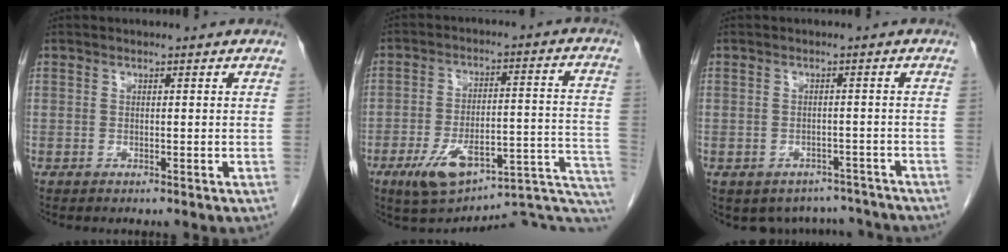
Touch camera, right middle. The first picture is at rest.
{"total": 20.0, "force": [-12.0, 5.8, 14.9], "torque": [-0.148, 0.061, -0.163]}
{"total": 7.7, "force": [-6.7, 3.7, 0.5], "torque": [0.002, 0.017, -0.076]}